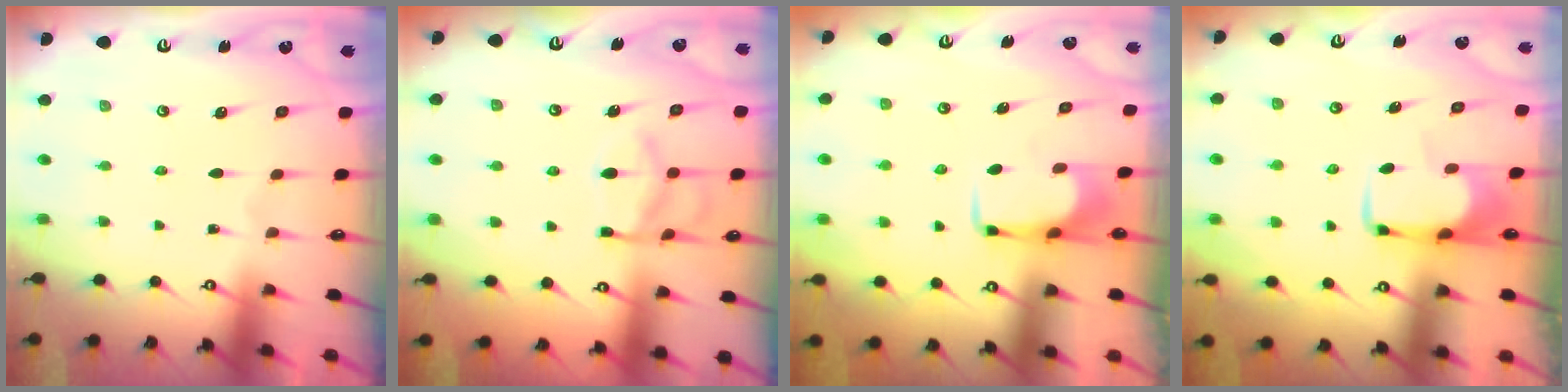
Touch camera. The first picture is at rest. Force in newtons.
{"total": 12.7, "press": 12.6, "slide": 1.3}
{"total": 1.7, "press": 1.6, "slide": 0.5}
{"total": 2.1, "press": 2.1, "slide": 0.4}